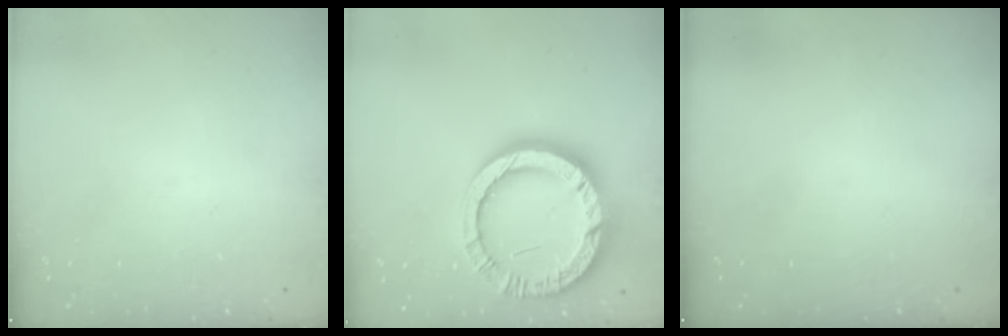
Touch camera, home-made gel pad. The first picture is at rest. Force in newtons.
{"total": 18.9, "press": 18.9, "slide": 1.7}
{"total": 0.0}